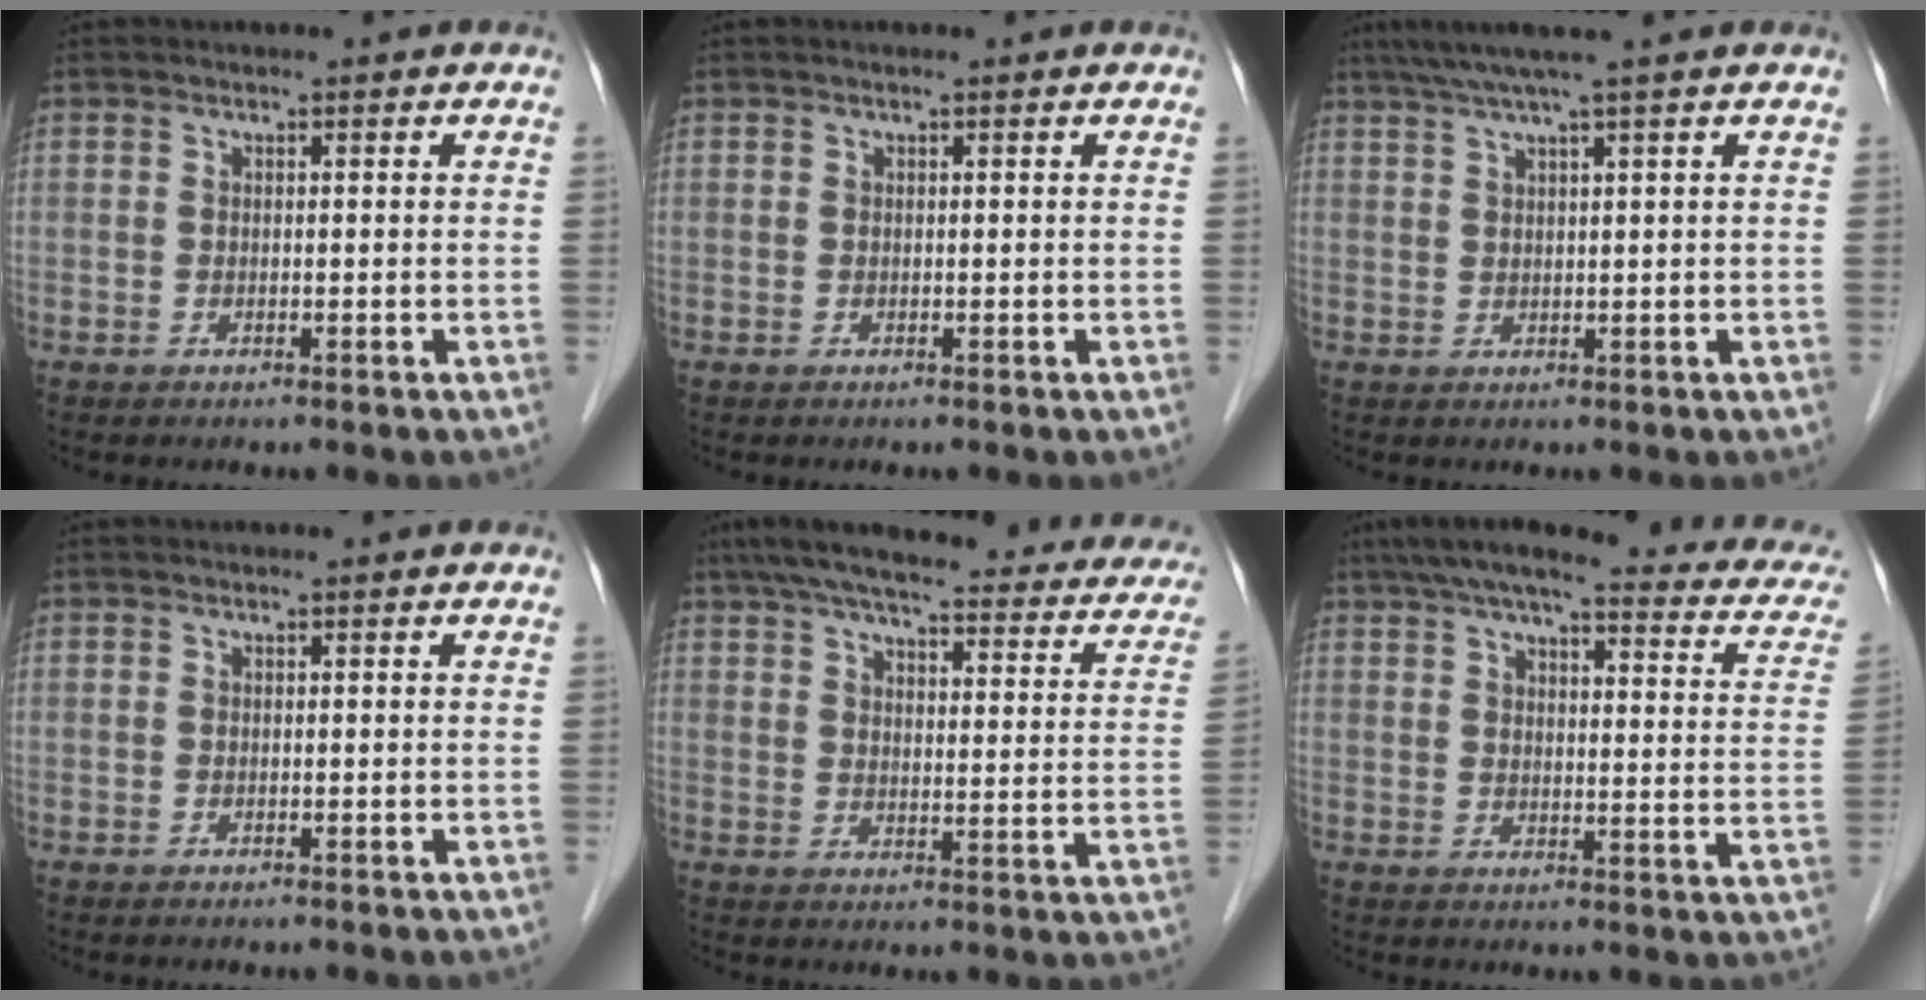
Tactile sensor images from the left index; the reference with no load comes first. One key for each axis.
{"total": 0.5, "fx": 0.4, "fy": 0.0, "fz": 0.2, "tx": -0.008, "ty": 0.007, "tz": 0.008}
{"total": 5.7, "fx": 4.4, "fy": -1.3, "fz": 3.4, "tx": -0.056, "ty": 0.024, "tz": 0.078}
{"total": 0.0}
{"total": 28.9, "fx": 23.7, "fy": 6.4, "fz": 15.2, "tx": -0.223, "ty": 0.014, "tz": 0.282}
{"total": 25.7, "fx": 21.2, "fy": 4.7, "fz": 13.7, "tx": -0.191, "ty": 0.015, "tz": 0.250}